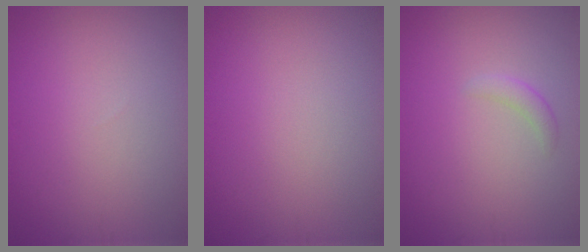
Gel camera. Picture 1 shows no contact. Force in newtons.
{"total": 0.0}
{"total": 1.1, "press": 1.1, "slide": 0.1}